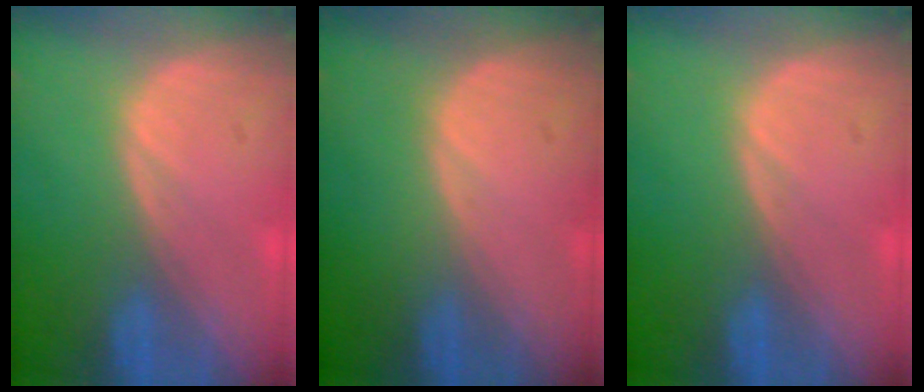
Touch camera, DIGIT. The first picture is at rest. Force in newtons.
{"total": 0.0}
{"total": 0.0}